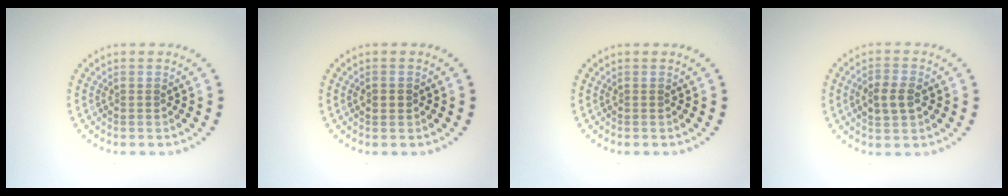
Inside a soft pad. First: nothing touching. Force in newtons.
{"total": 1.4, "press": 1.4, "slide": 0.2}
{"total": 0.0}
{"total": 2.8, "press": 2.8, "slide": 0.3}